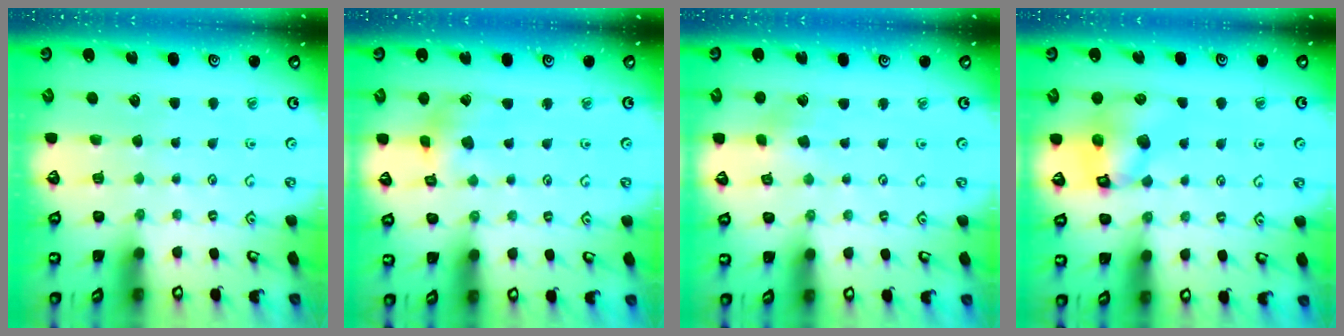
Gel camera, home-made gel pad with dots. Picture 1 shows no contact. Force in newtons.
{"total": 4.1, "press": 4.1, "slide": 0.5}
{"total": 2.9, "press": 2.9, "slide": 0.3}
{"total": 10.9, "press": 10.7, "slide": 1.6}